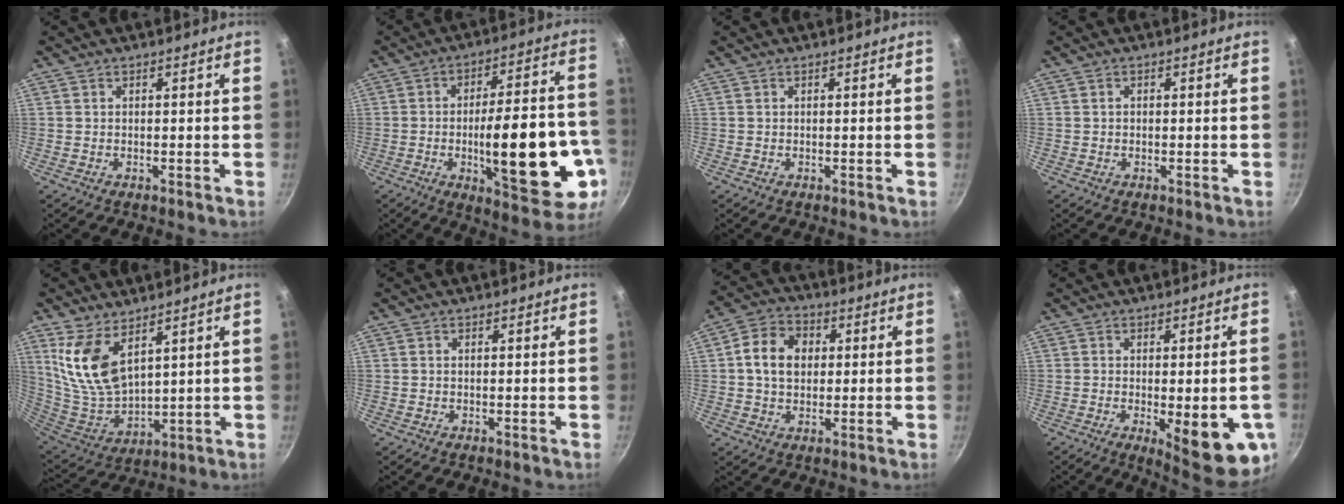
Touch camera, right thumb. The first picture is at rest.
{"total": 22.6, "force": [-5.5, 7.6, 20.5], "torque": [-0.273, 0.023, -0.067]}
{"total": 0.0}
{"total": 0.6, "force": [0.0, 0.5, 0.3], "torque": [-0.005, 0.004, 0.000]}
{"total": 12.7, "force": [6.6, 6.4, 8.7], "torque": [-0.161, -0.058, 0.148]}
{"total": 0.0}
{"total": 9.4, "force": [1.3, 7.2, 5.8], "torque": [-0.083, 0.012, 0.011]}
{"total": 14.4, "force": [-3.8, 4.3, 13.2], "torque": [-0.144, -0.011, -0.039]}